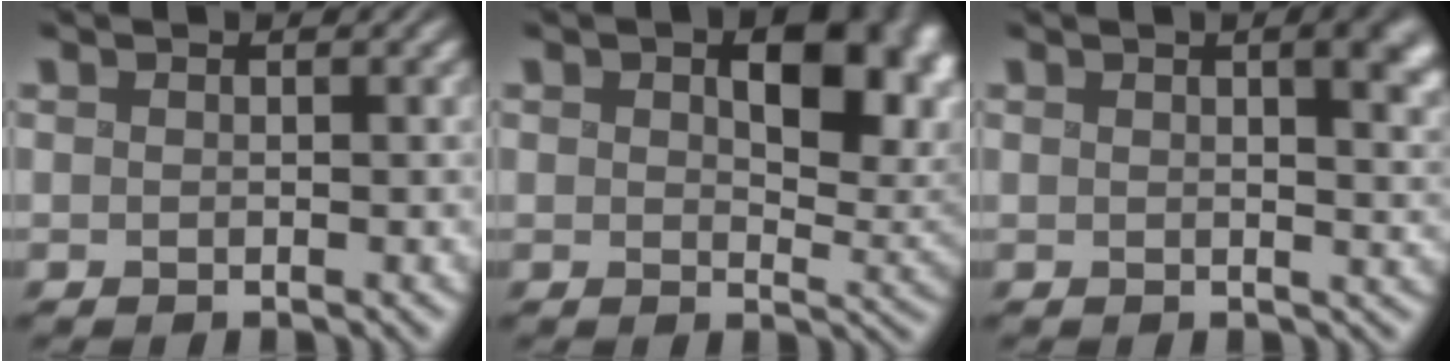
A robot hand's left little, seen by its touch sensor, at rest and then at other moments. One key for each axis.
{"total": 9.8, "fx": 2.8, "fy": 6.0, "fz": 7.3, "tx": -0.105, "ty": -0.016, "tz": 0.056}
{"total": 5.3, "fx": 2.1, "fy": 2.6, "fz": 4.1, "tx": -0.056, "ty": -0.005, "tz": 0.042}